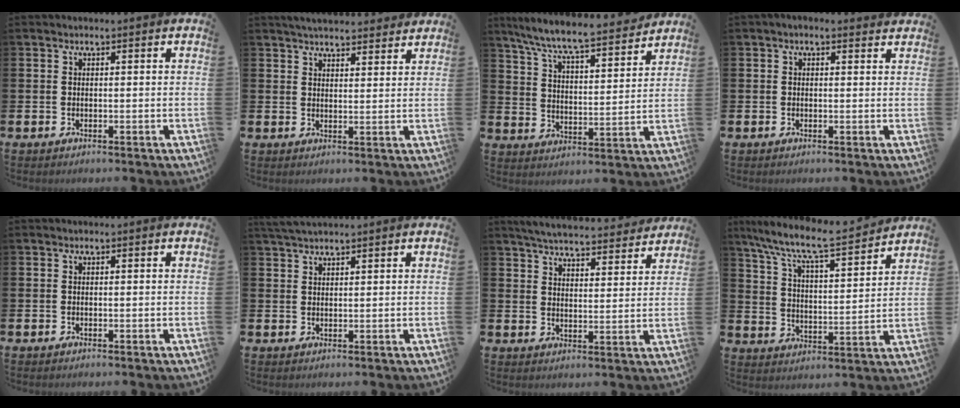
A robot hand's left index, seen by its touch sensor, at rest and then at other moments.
{"total": 4.1, "force": [4.0, 0.6, 0.7], "torque": [-0.021, -0.016, 0.073]}
{"total": 8.1, "force": [7.5, 0.7, 3.1], "torque": [-0.094, -0.053, 0.128]}
{"total": 0.8, "force": [0.4, 0.4, 0.5], "torque": [-0.009, 0.006, 0.006]}
{"total": 0.0}
{"total": 2.8, "force": [2.5, 0.5, 1.1], "torque": [-0.025, -0.003, 0.047]}
{"total": 5.8, "force": [5.7, 0.5, 1.1], "torque": [-0.038, -0.037, 0.100]}
{"total": 8.6, "force": [7.8, 1.0, 3.5], "torque": [-0.107, -0.055, 0.129]}